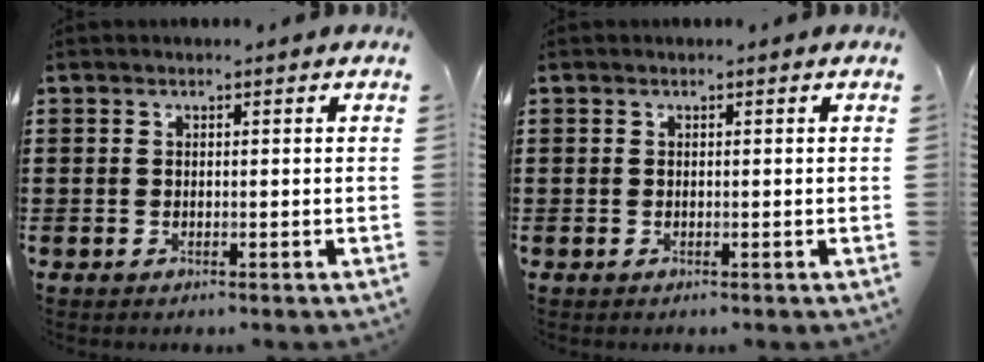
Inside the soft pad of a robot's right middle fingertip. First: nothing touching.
{"total": 0.0}